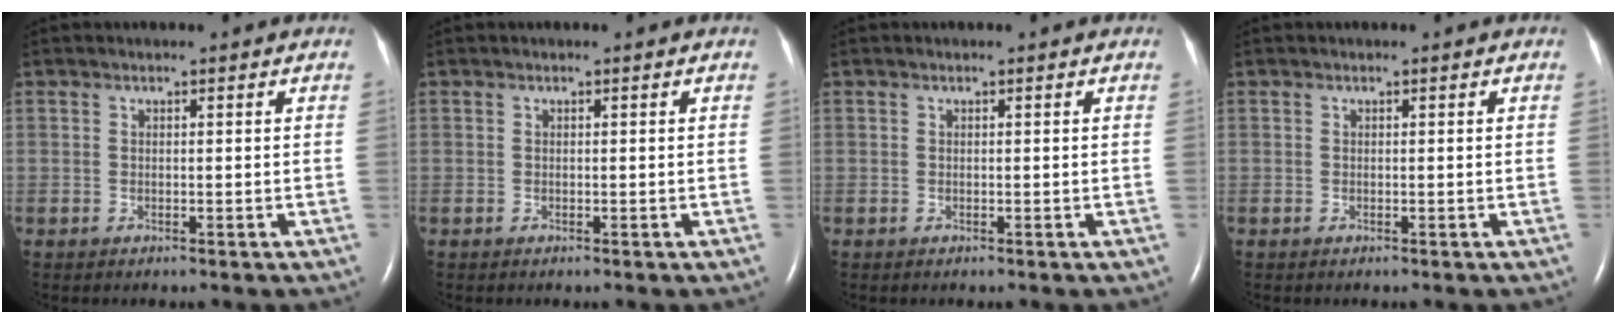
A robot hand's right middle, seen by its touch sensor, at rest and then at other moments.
{"total": 0.0}
{"total": 0.0}
{"total": 0.0}